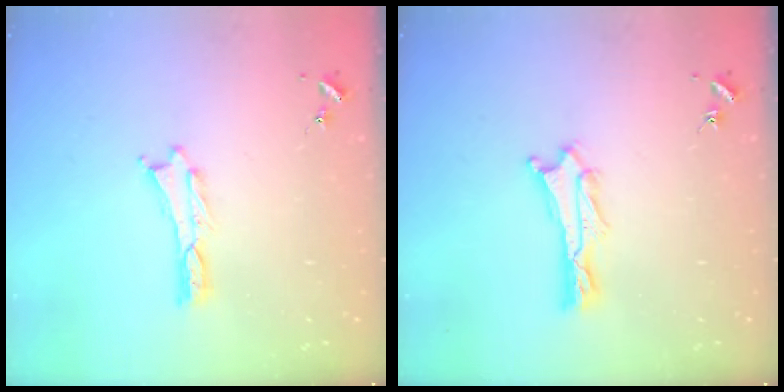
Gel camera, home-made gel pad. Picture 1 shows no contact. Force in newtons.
{"total": 0.9, "press": 0.9, "slide": 0.2}